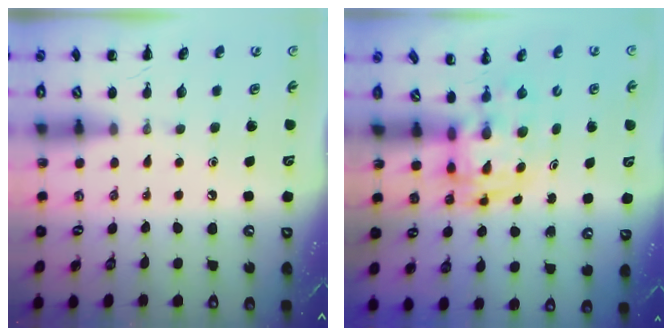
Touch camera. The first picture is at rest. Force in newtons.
{"total": 2.8, "press": 2.8, "slide": 0.6}